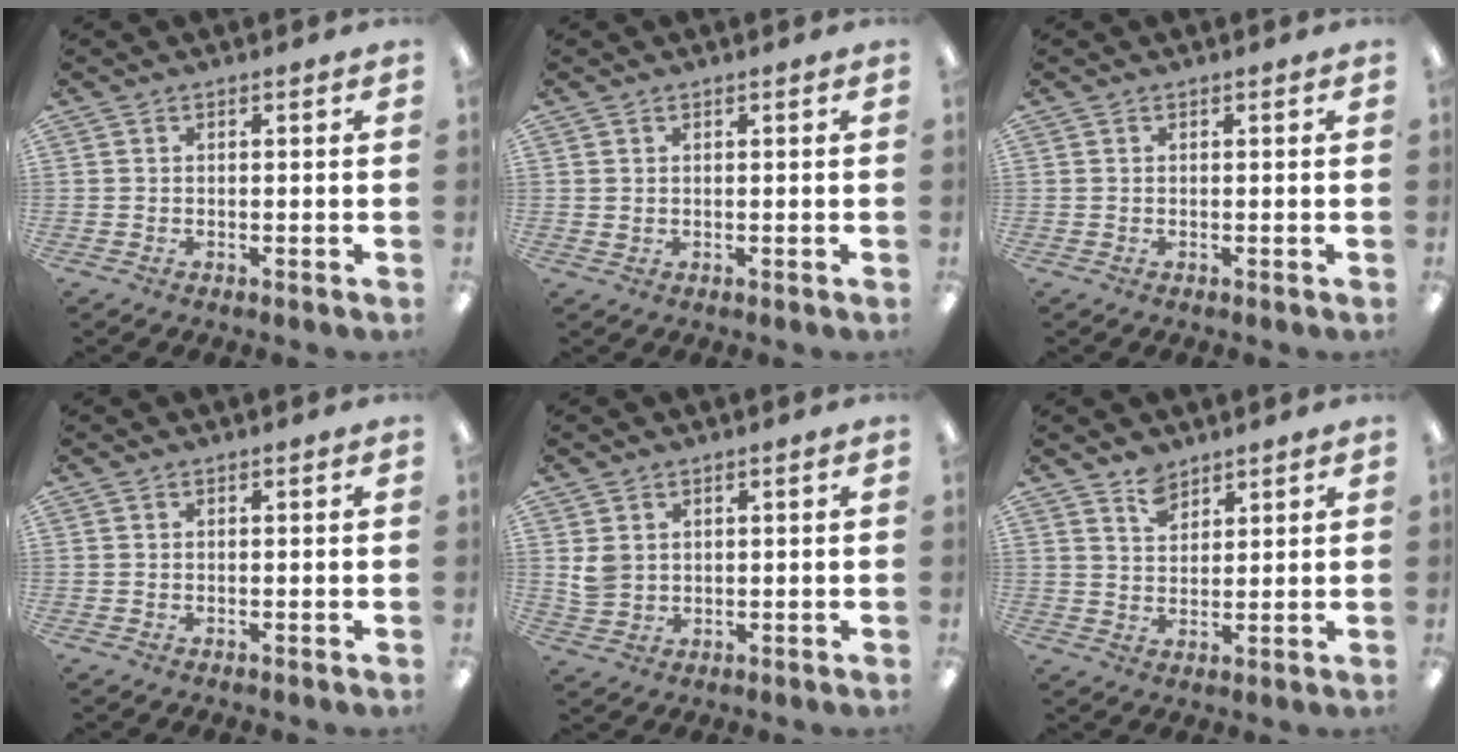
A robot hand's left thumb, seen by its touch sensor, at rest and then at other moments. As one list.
[{"total": 0.7, "force": [0.5, 0.4, 0.2], "torque": [-0.005, 0.002, 0.008]}, {"total": 0.0}, {"total": 0.0}, {"total": 4.1, "force": [1.7, 3.2, 1.8], "torque": [-0.031, 0.002, 0.034]}, {"total": 5.1, "force": [4.2, 2.6, 1.3], "torque": [-0.021, -0.021, 0.078]}]